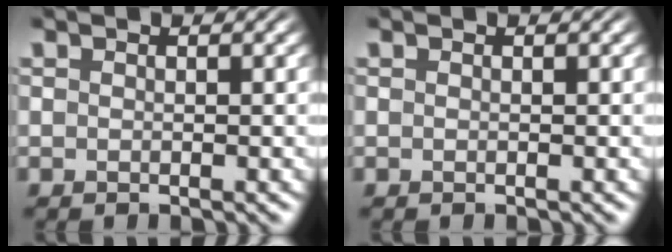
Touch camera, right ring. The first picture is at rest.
{"total": 0.0}